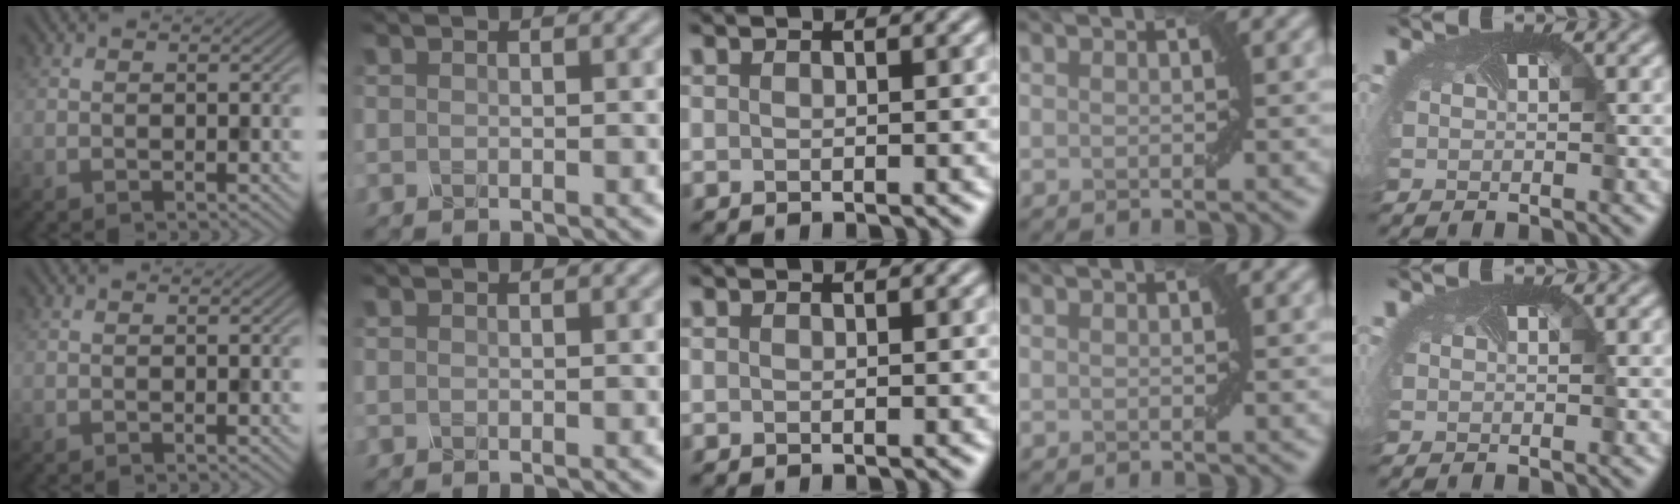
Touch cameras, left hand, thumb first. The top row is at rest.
{}